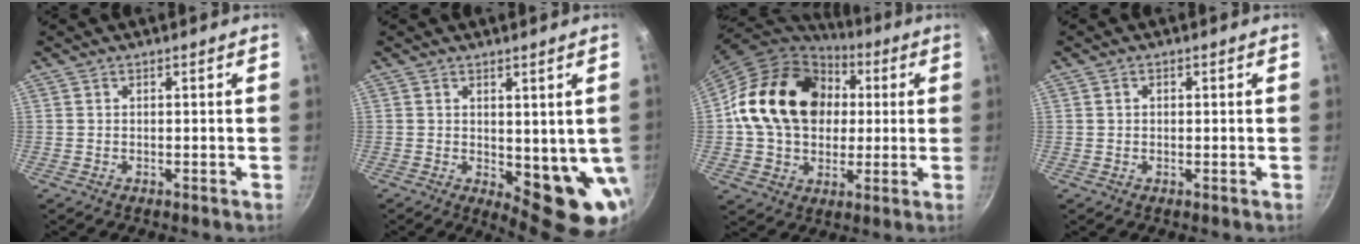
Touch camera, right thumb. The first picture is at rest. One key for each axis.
{"total": 11.7, "fx": -0.1, "fy": 5.4, "fz": 10.4, "tx": -0.099, "ty": -0.015, "tz": 0.015}
{"total": 22.0, "fx": 3.4, "fy": 16.9, "fz": 13.6, "tx": -0.209, "ty": 0.027, "tz": 0.055}
{"total": 0.8, "fx": 0.1, "fy": 0.7, "fz": 0.4, "tx": -0.005, "ty": 0.006, "tz": 0.002}